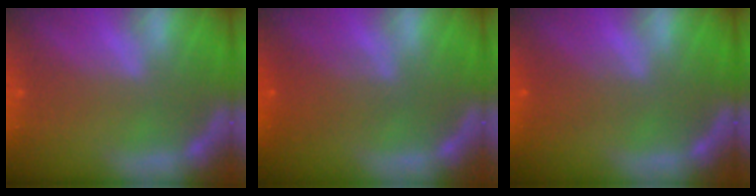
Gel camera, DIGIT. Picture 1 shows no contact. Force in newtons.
{"total": 3.6}
{"total": 2.5}